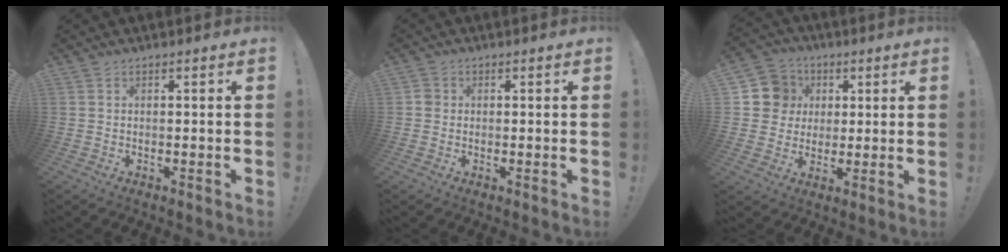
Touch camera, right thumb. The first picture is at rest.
{"total": 2.0, "force": [0.0, 1.8, 0.8], "torque": [-0.013, 0.006, 0.000]}
{"total": 10.5, "force": [2.2, 10.0, 2.4], "torque": [-0.022, -0.003, 0.048]}